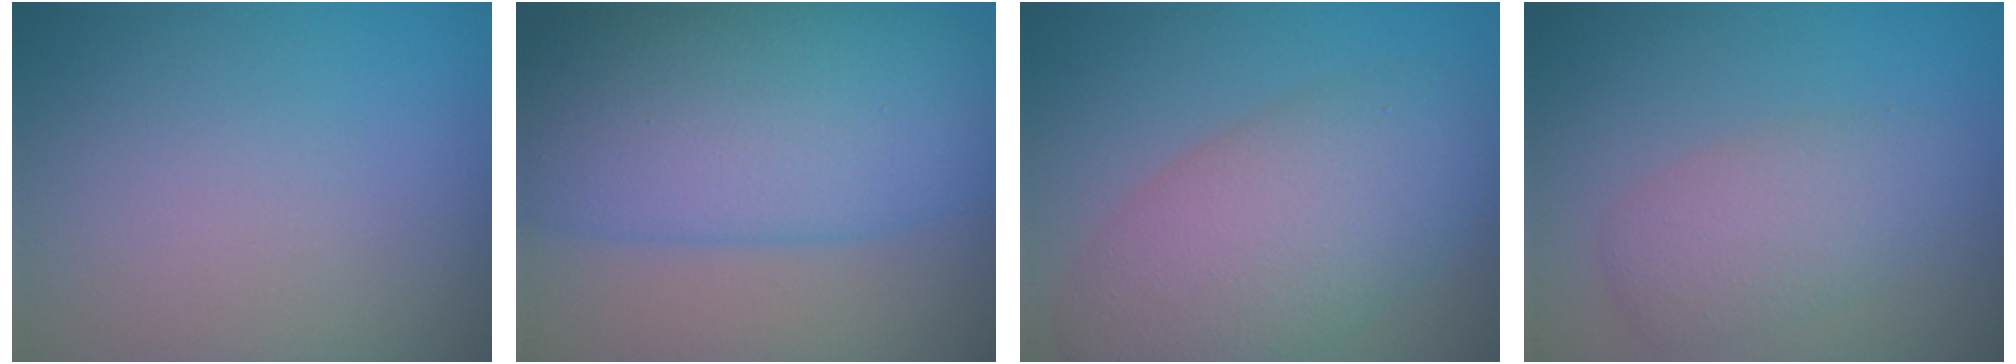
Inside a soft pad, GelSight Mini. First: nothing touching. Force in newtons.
{"total": 13.0, "press": 13.0, "slide": 0.2}
{"total": 8.5, "press": 8.5, "slide": 0.2}
{"total": 3.8, "press": 3.8, "slide": 0.1}